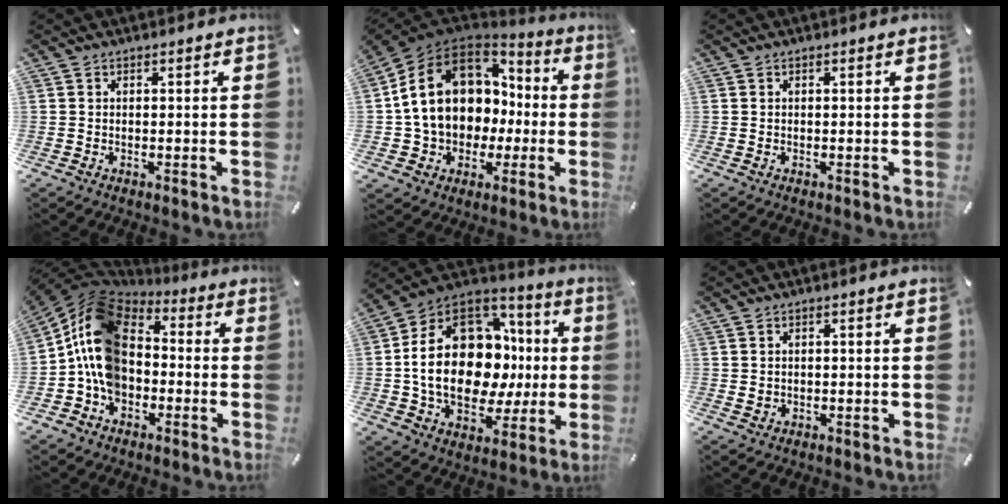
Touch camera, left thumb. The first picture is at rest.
{"total": 16.7, "force": [1.1, 14.1, 9.0], "torque": [-0.193, 0.003, 0.026]}
{"total": 0.0}
{"total": 14.4, "force": [-1.3, 11.7, 8.2], "torque": [-0.188, 0.010, -0.025]}
{"total": 22.5, "force": [0.1, 16.5, 15.2], "torque": [-0.291, -0.011, 0.016]}
{"total": 1.0, "force": [0.0, 0.9, 0.4], "torque": [-0.007, 0.004, -0.001]}